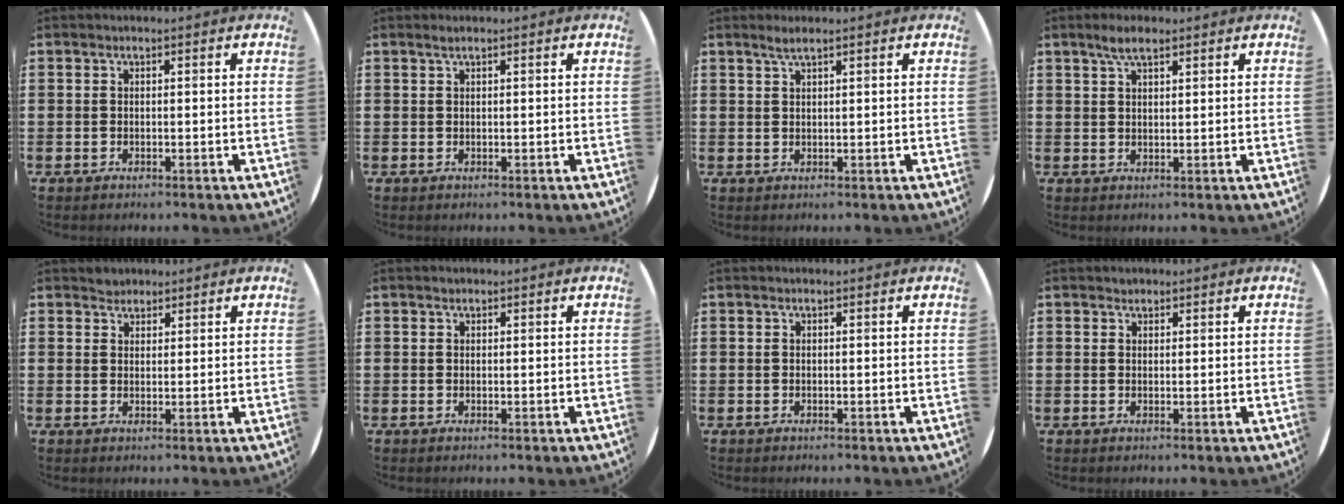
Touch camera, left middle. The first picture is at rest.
{"total": 0.6, "force": [0.4, 0.0, 0.4], "torque": [-0.006, 0.001, 0.007]}
{"total": 1.7, "force": [1.3, 0.0, 1.0], "torque": [-0.020, 0.004, 0.022]}
{"total": 3.3, "force": [2.3, 1.0, 2.1], "torque": [-0.036, 0.003, 0.039]}
{"total": 1.7, "force": [1.6, 0.6, -0.2], "torque": [0.011, 0.000, 0.030]}
{"total": 0.0}
{"total": 0.0}
{"total": 0.7, "force": [0.6, 0.4, 0.0], "torque": [0.009, 0.000, 0.010]}